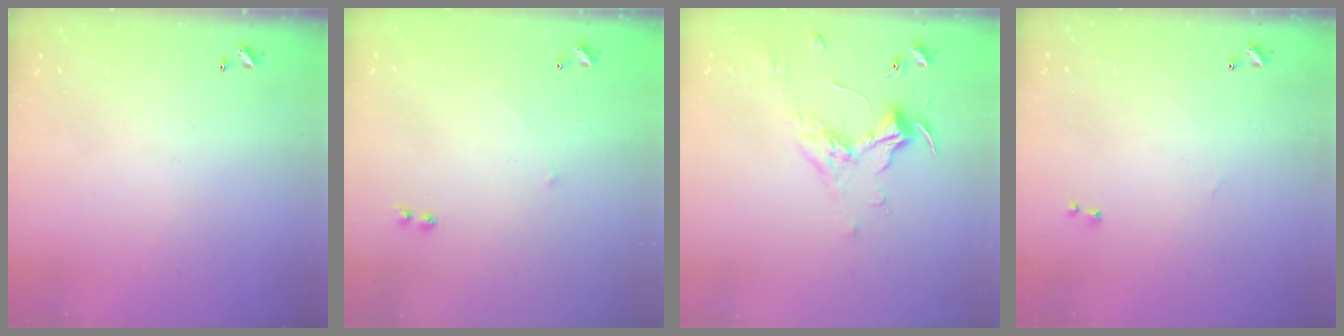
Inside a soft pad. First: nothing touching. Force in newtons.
{"total": 6.7, "press": 6.7, "slide": 0.7}
{"total": 1.8, "press": 1.6, "slide": 0.8}
{"total": 1.0, "press": 0.5, "slide": 0.8}